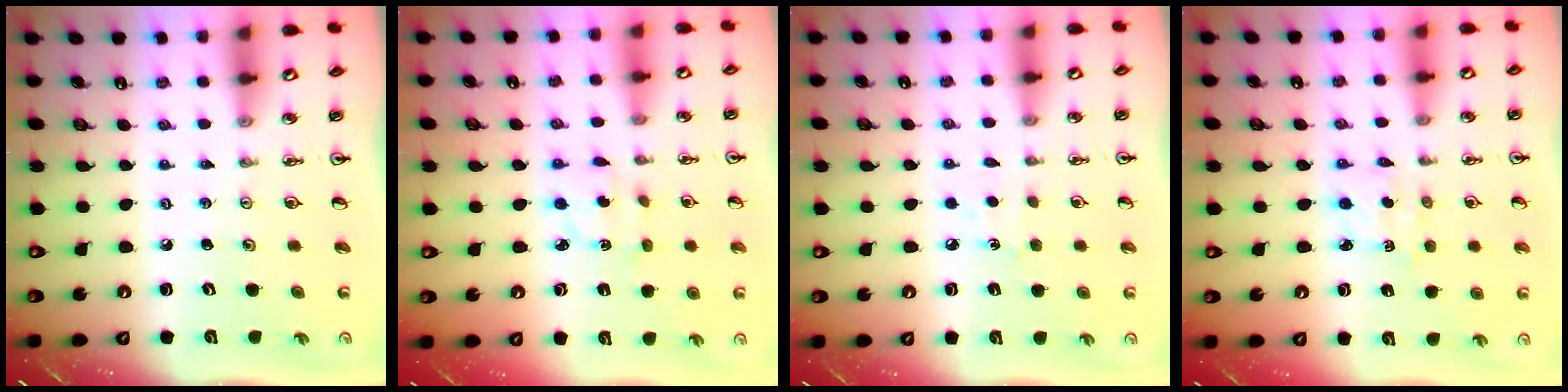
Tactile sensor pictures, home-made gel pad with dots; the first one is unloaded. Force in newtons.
{"total": 2.2, "press": 2.2, "slide": 0.6}
{"total": 6.5, "press": 6.4, "slide": 0.8}
{"total": 2.4, "press": 2.4, "slide": 0.3}